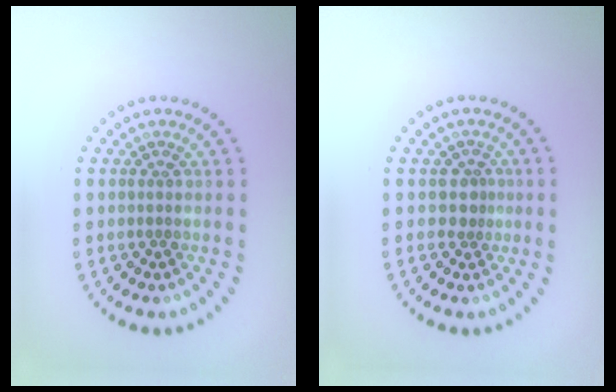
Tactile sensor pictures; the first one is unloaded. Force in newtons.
{"total": 1.2, "press": 0.9, "slide": 0.9}